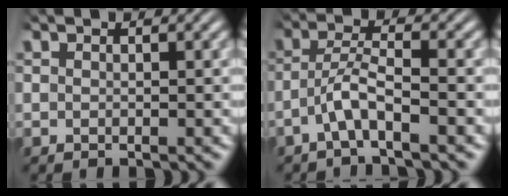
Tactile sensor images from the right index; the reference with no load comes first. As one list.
[{"total": 3.2, "force": [-1.9, 0.7, 2.4], "torque": [-0.053, -0.005, -0.034]}]